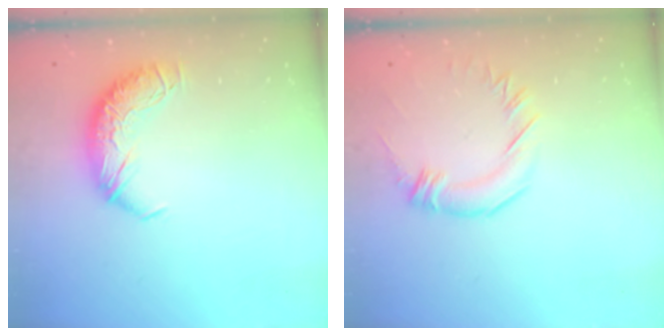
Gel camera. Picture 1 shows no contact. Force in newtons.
{"total": 1.1, "press": 0.9, "slide": 0.6}